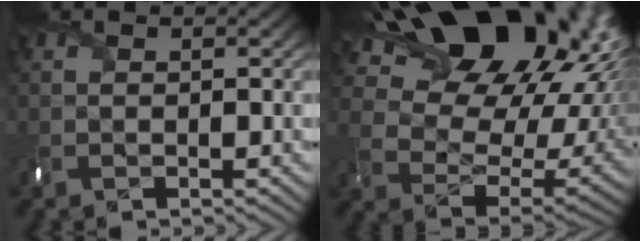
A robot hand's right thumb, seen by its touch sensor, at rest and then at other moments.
{"total": 23.1, "force": [12.4, 13.9, 13.6], "torque": [-0.253, 0.047, 0.222]}